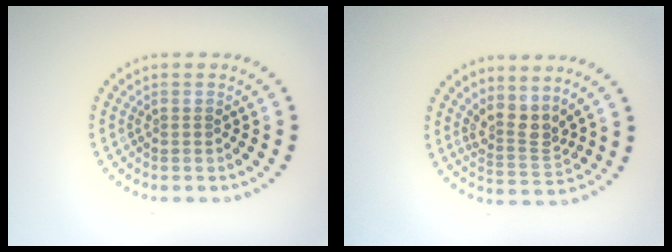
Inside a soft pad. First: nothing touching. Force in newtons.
{"total": 2.9, "press": 2.0, "slide": 2.0}